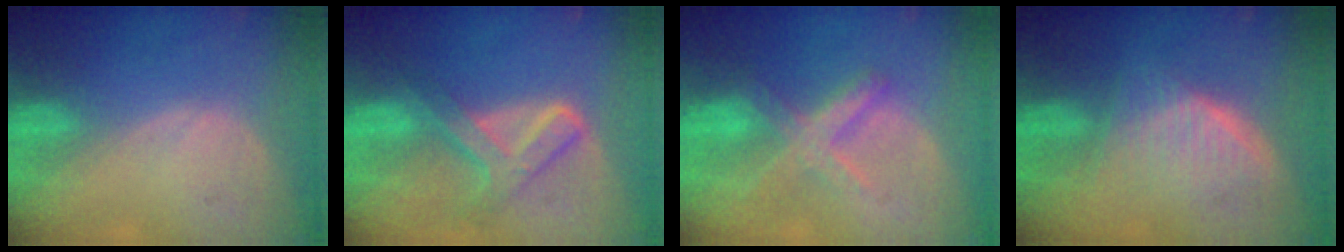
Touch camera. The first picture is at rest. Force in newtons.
{"total": 7.6, "press": 6.3, "slide": 4.2}
{"total": 7.1, "press": 6.2, "slide": 3.6}
{"total": 5.6, "press": 5.5, "slide": 1.1}